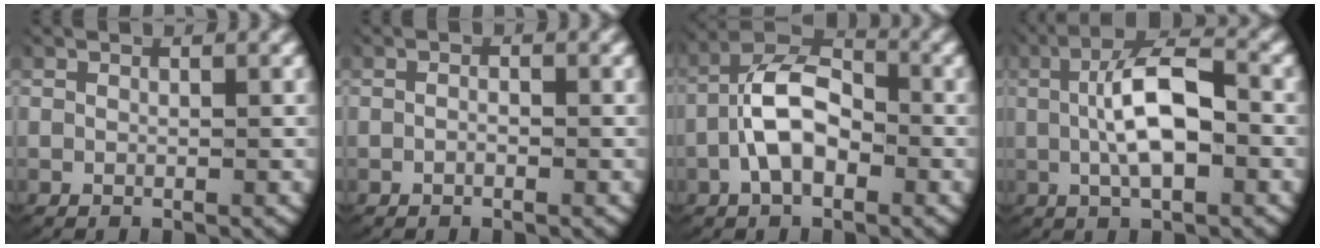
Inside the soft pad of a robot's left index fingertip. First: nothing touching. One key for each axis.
{"total": 0.6, "fx": -0.4, "fy": 0.2, "fz": 0.4, "tx": -0.009, "ty": -0.002, "tz": -0.009}
{"total": 6.6, "fx": -0.9, "fy": 4.4, "fz": 4.9, "tx": -0.086, "ty": -0.005, "tz": -0.021}
{"total": 6.3, "fx": 0.1, "fy": 2.4, "fz": 5.9, "tx": -0.101, "ty": 0.008, "tz": 0.001}